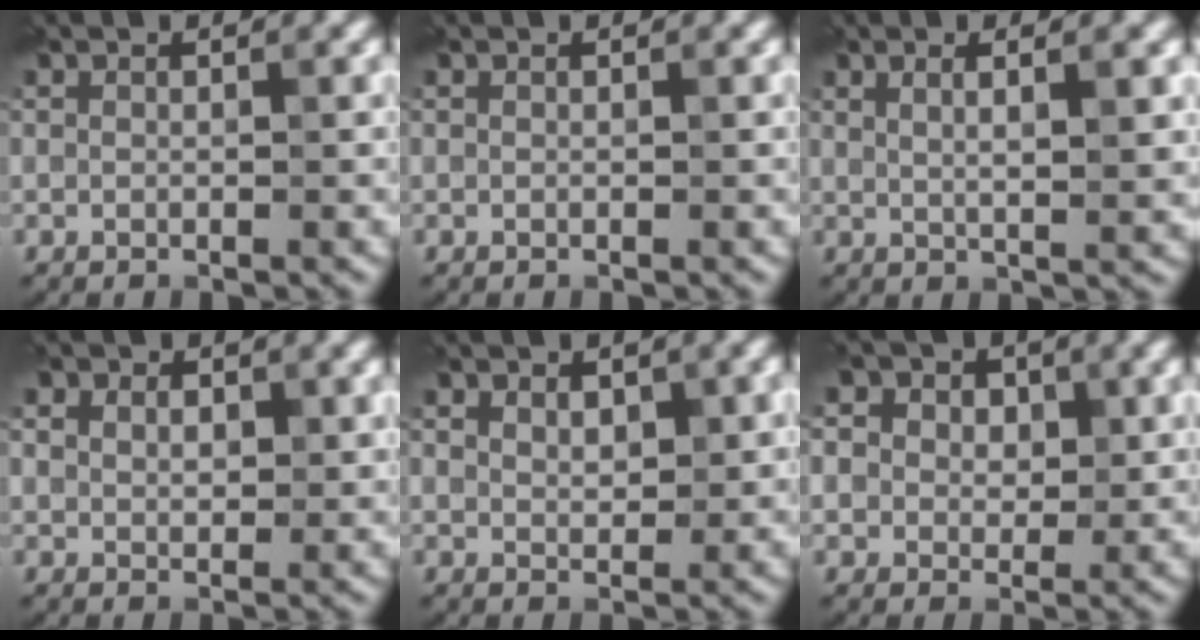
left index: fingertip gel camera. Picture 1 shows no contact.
{"total": 0.0}
{"total": 3.7, "force": [1.3, 1.1, 3.2], "torque": [-0.039, 0.004, 0.018]}
{"total": 5.9, "force": [2.7, 4.1, 3.3], "torque": [-0.052, 0.019, 0.019]}
{"total": 3.7, "force": [1.3, 2.3, 2.5], "torque": [-0.033, 0.001, 0.019]}
{"total": 12.2, "force": [5.6, 9.1, 5.9], "torque": [-0.112, 0.032, 0.069]}